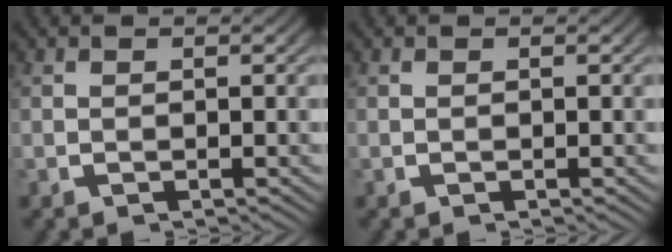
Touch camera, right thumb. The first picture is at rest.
{"total": 0.0}